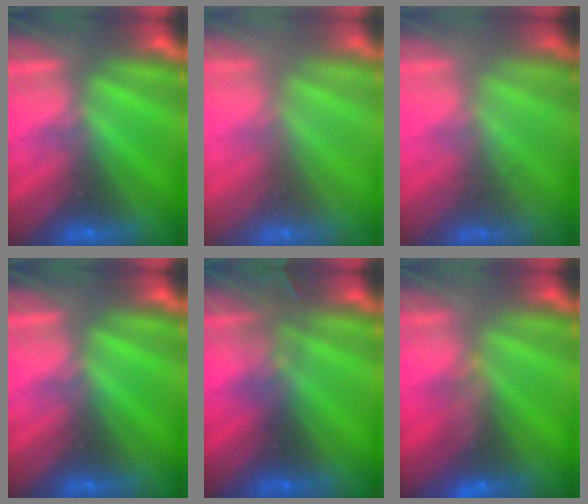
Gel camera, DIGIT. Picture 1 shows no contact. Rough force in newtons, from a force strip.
{"total": 9.4}
{"total": 2.1}
{"total": 0.0}
{"total": 2.9}
{"total": 8.6}